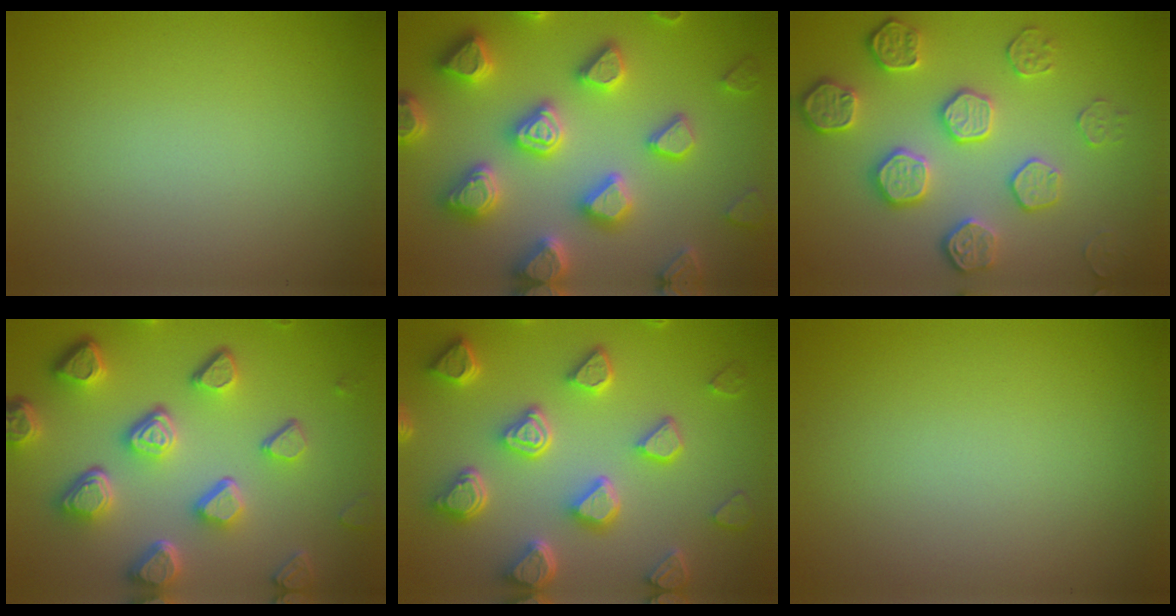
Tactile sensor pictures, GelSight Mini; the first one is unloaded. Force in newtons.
{"total": 7.3, "press": 7.1, "slide": 1.6}
{"total": 5.0, "press": 4.3, "slide": 2.5}
{"total": 7.5, "press": 5.6, "slide": 5.0}
{"total": 7.0, "press": 5.5, "slide": 4.3}
{"total": 0.0}